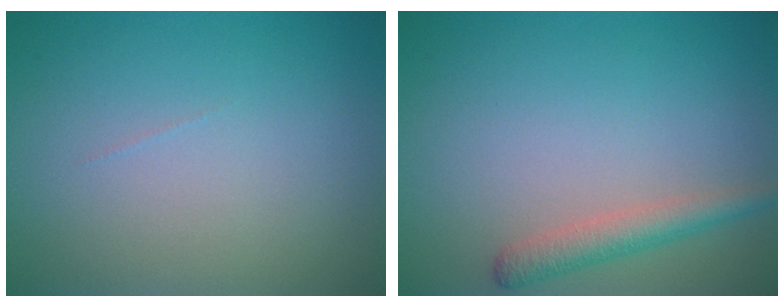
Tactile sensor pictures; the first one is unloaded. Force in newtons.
{"total": 2.4, "press": 2.4, "slide": 0.1}